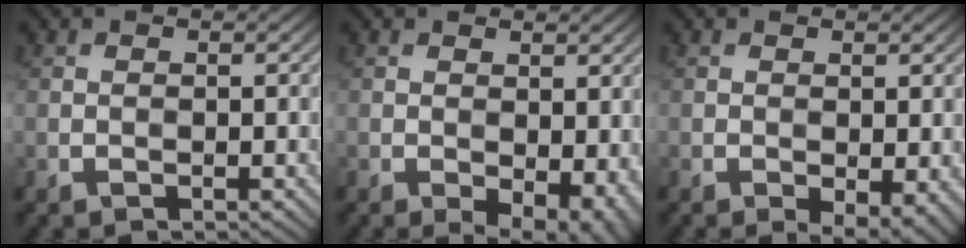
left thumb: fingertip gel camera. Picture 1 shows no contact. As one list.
[{"total": 5.6, "force": [-1.4, 3.2, 4.4], "torque": [-0.062, -0.018, -0.011]}, {"total": 3.5, "force": [-1.2, 1.5, 2.9], "torque": [-0.044, -0.008, -0.015]}]